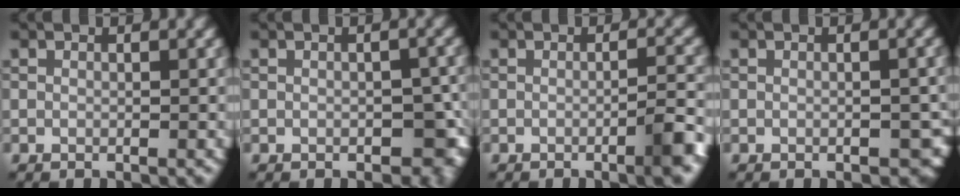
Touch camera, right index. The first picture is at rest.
{"total": 3.0, "force": [-0.7, 1.9, 2.3], "torque": [-0.024, -0.009, -0.005]}
{"total": 3.3, "force": [-1.4, 0.6, 2.9], "torque": [-0.035, 0.008, -0.031]}
{"total": 2.2, "force": [-0.9, 1.1, 1.7], "torque": [-0.019, 0.003, -0.007]}